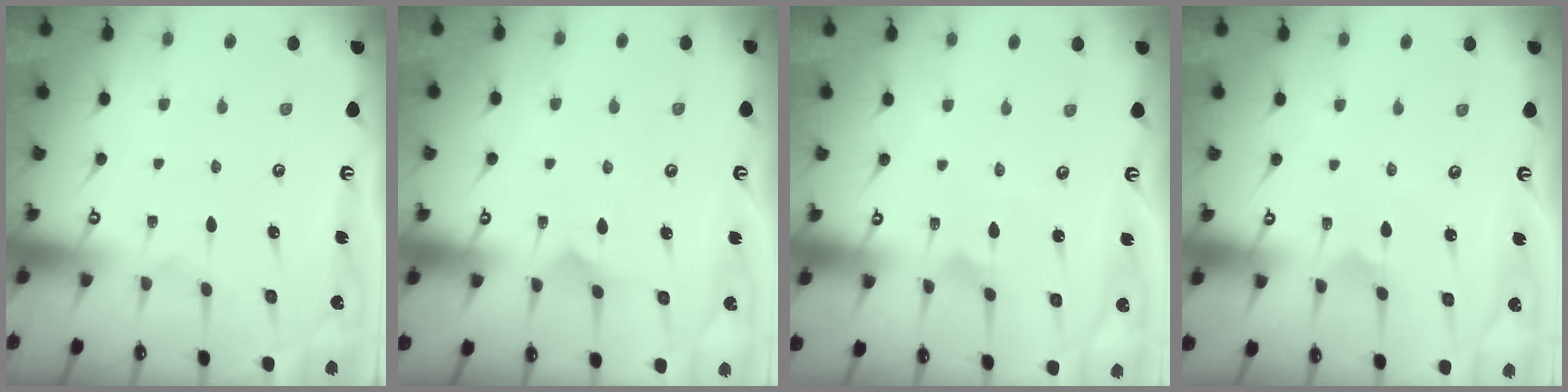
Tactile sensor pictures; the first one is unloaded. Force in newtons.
{"total": 6.2, "press": 6.1, "slide": 0.6}
{"total": 1.7, "press": 1.7, "slide": 0.1}
{"total": 1.9, "press": 1.9, "slide": 0.1}